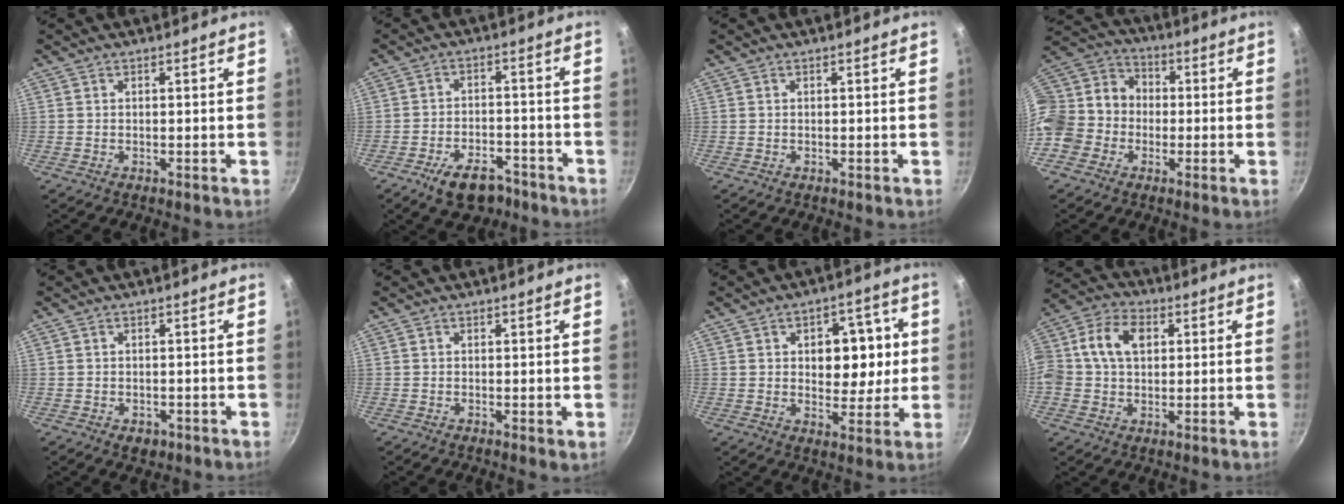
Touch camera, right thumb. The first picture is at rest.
{"total": 9.3, "force": [-5.9, 5.0, 5.0], "torque": [-0.058, 0.040, -0.091]}
{"total": 0.0}
{"total": 15.2, "force": [-3.3, 13.1, 7.0], "torque": [-0.111, 0.051, -0.077]}
{"total": 2.4, "force": [-1.0, 1.8, 1.2], "torque": [-0.014, 0.004, -0.004]}
{"total": 0.7, "force": [0.1, 0.3, 0.6], "torque": [-0.010, -0.003, -0.001]}
{"total": 11.4, "force": [1.6, 7.8, 8.2], "torque": [-0.063, -0.002, 0.022]}
{"total": 14.0, "force": [2.5, 10.1, 9.3], "torque": [-0.171, 0.028, 0.028]}